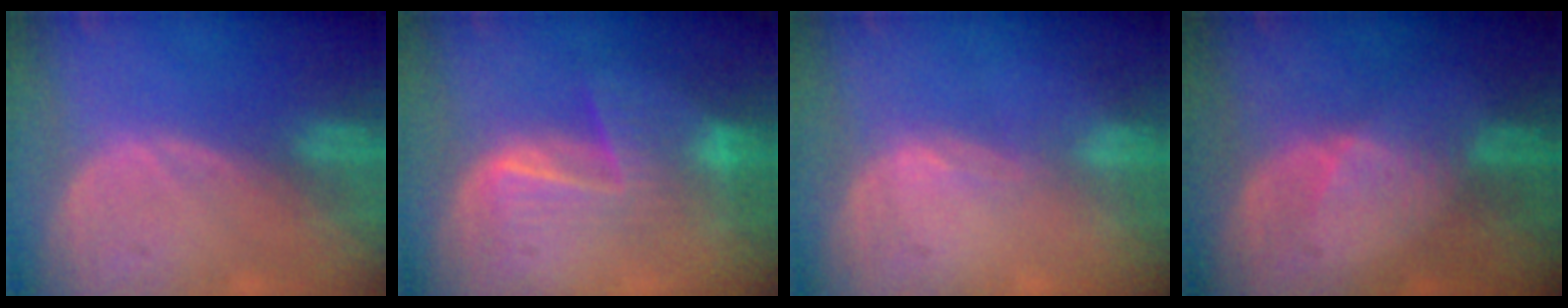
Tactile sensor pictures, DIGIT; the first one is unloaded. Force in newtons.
{"total": 6.8, "press": 6.4, "slide": 2.3}
{"total": 1.0, "press": 0.7, "slide": 0.7}
{"total": 2.7, "press": 2.7, "slide": 0.3}